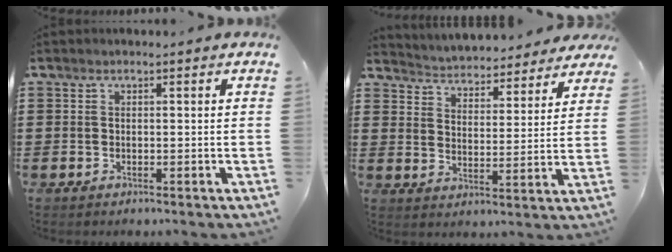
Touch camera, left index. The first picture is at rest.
{"total": 3.9, "force": [3.9, 0.0, -0.4], "torque": [-0.019, -0.034, 0.063]}